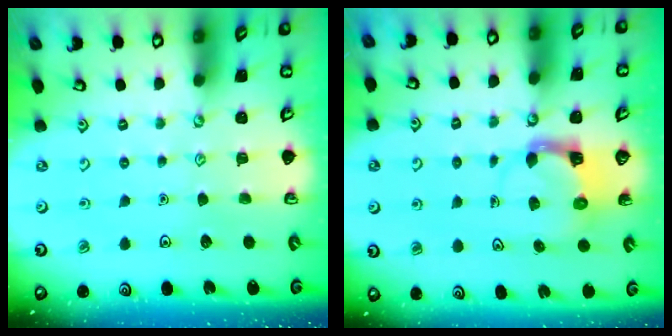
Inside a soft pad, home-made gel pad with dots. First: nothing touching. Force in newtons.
{"total": 4.1, "press": 4.1, "slide": 0.3}